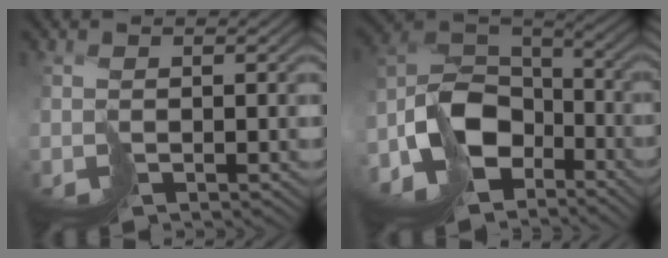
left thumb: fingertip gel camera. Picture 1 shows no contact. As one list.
[{"total": 13.0, "force": [-6.7, 8.1, 7.7], "torque": [-0.181, -0.021, -0.135]}]